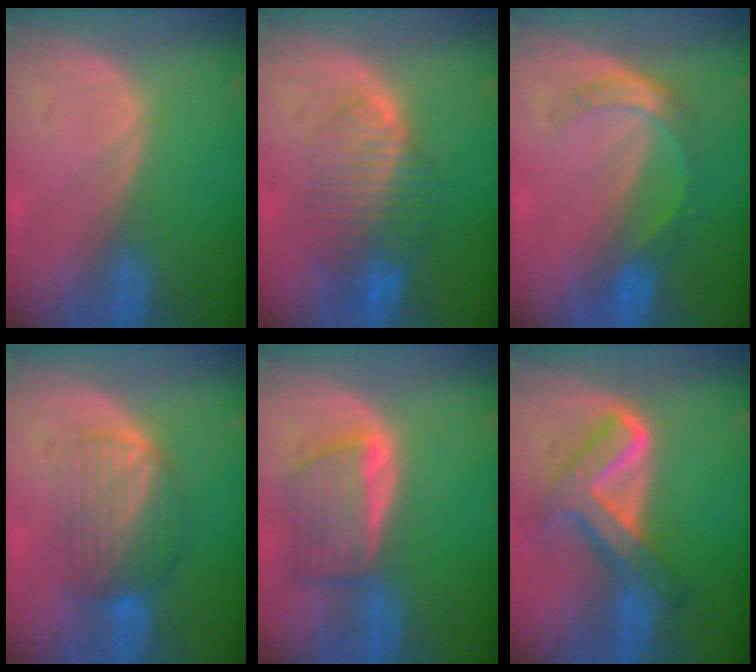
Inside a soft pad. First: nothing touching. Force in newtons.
{"total": 8.4, "press": 7.2, "slide": 4.2}
{"total": 5.4, "press": 4.7, "slide": 2.5}
{"total": 6.7, "press": 6.4, "slide": 1.8}
{"total": 6.0, "press": 6.0, "slide": 0.7}
{"total": 8.2, "press": 8.2, "slide": 0.7}